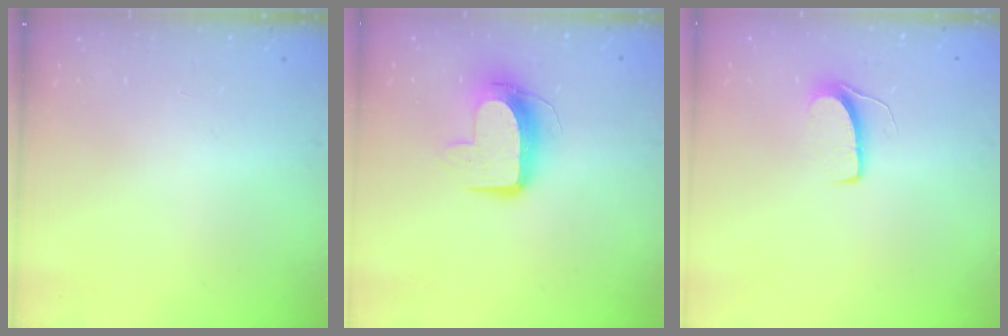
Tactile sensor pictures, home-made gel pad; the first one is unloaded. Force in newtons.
{"total": 10.6, "press": 10.6, "slide": 0.2}
{"total": 6.8, "press": 6.7, "slide": 0.5}